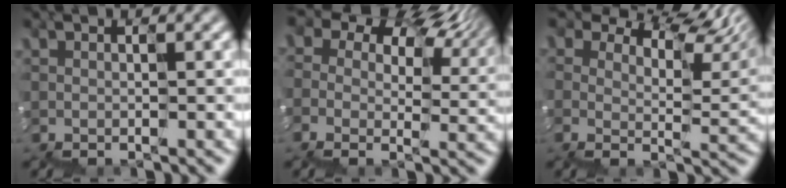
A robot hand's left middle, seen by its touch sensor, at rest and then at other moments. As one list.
[{"total": 13.1, "force": [6.0, 8.7, 7.9], "torque": [-0.165, 0.020, 0.112]}, {"total": 9.3, "force": [6.2, 4.8, 5.1], "torque": [-0.086, 0.007, 0.109]}]